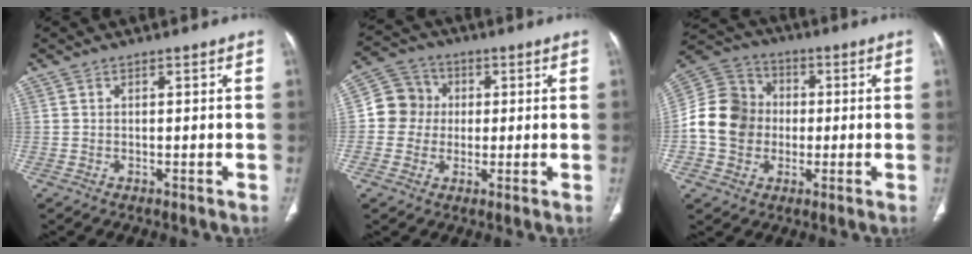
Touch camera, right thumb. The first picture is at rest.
{"total": 7.9, "force": [0.3, 7.6, 2.2], "torque": [-0.009, 0.017, -0.006]}
{"total": 13.4, "force": [-1.0, 11.7, 6.4], "torque": [-0.106, 0.030, -0.025]}